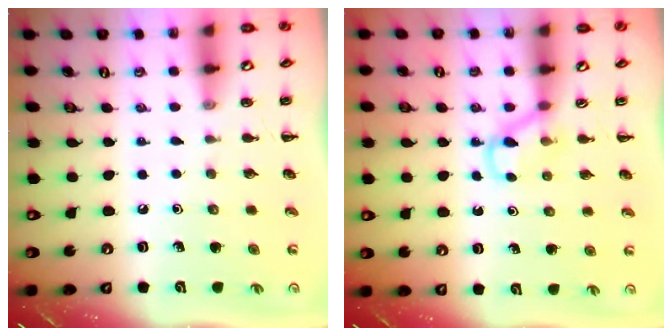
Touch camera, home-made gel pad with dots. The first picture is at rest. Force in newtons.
{"total": 5.1, "press": 4.8, "slide": 1.7}